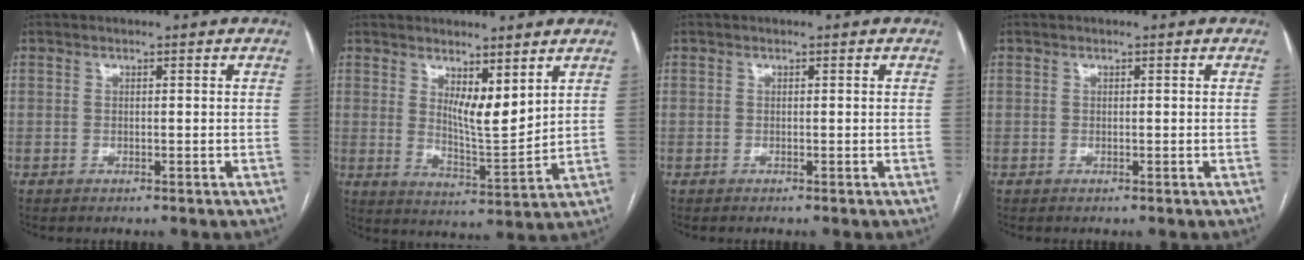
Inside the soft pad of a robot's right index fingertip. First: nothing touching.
{"total": 6.4, "force": [3.6, 1.5, 5.1], "torque": [-0.093, -0.021, 0.071]}
{"total": 0.0}
{"total": 0.0}